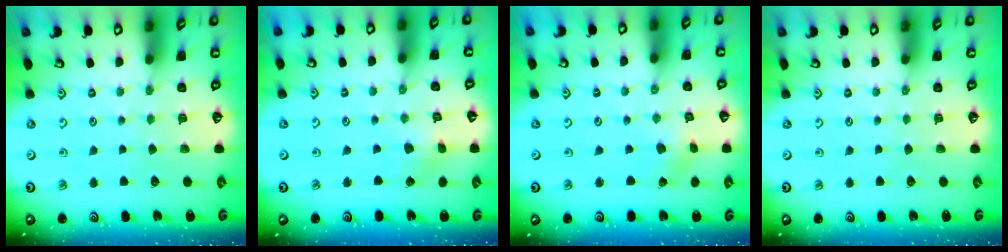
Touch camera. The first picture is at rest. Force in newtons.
{"total": 2.7, "press": 2.7, "slide": 0.1}
{"total": 1.8, "press": 1.7, "slide": 0.3}
{"total": 0.0}